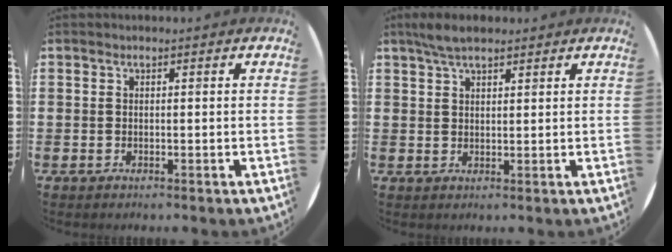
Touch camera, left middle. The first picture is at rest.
{"total": 3.9, "force": [3.1, 1.3, 2.0], "torque": [-0.046, 0.005, 0.057]}